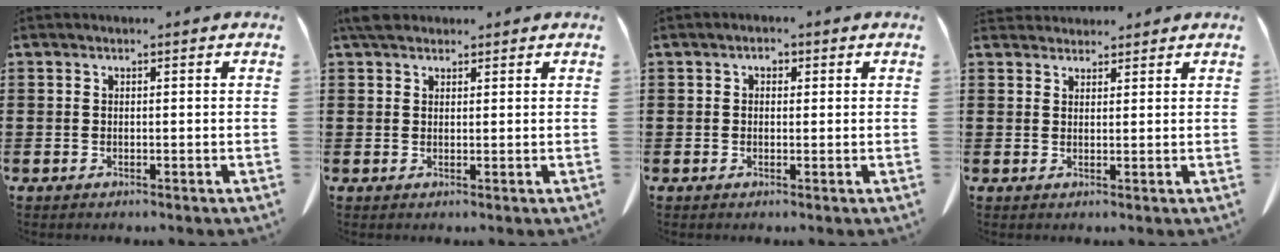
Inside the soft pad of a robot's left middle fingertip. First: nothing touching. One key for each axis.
{"total": 3.1, "fx": 2.4, "fy": 1.3, "fz": 1.3, "tx": -0.025, "ty": 0.002, "tz": 0.047}
{"total": 1.3, "fx": 0.2, "fy": 0.9, "fz": 0.9, "tx": -0.022, "ty": 0.006, "tz": 0.003}
{"total": 2.2, "fx": 2.2, "fy": 0.6, "fz": 0.0, "tx": -0.006, "ty": -0.002, "tz": 0.043}